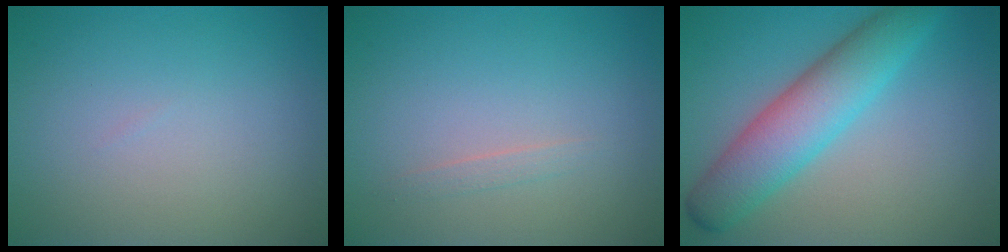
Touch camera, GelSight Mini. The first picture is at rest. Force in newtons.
{"total": 0.7, "press": 0.7, "slide": 0.1}
{"total": 6.4, "press": 6.4, "slide": 0.2}